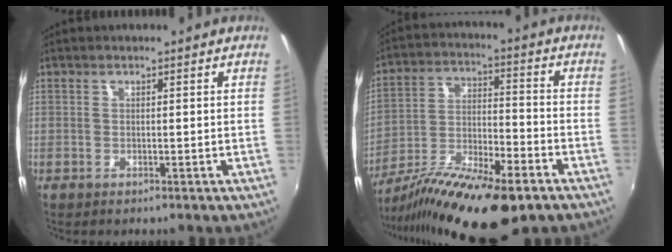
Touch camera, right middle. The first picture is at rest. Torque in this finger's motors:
{"motor_torque": [1.11, -1.03, 0.54, 0.21]}